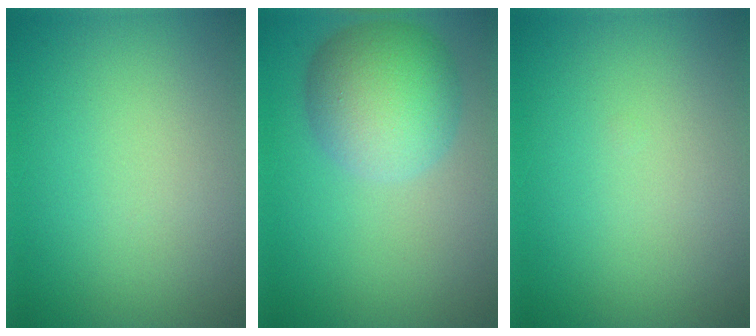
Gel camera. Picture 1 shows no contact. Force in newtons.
{"total": 6.6, "press": 6.6, "slide": 0.2}
{"total": 0.0}